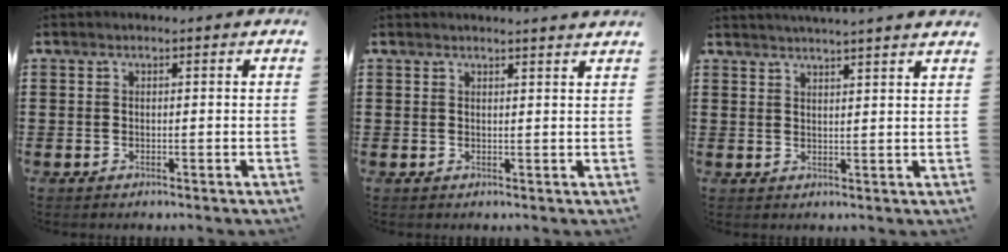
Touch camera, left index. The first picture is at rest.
{"total": 1.6, "force": [1.5, -0.3, 0.3], "torque": [-0.008, -0.001, 0.029]}
{"total": 2.7, "force": [2.6, -0.7, 0.3], "torque": [-0.013, -0.011, 0.046]}